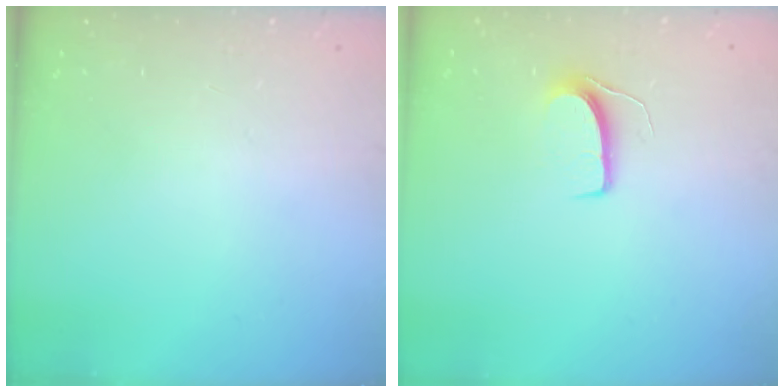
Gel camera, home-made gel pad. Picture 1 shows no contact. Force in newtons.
{"total": 6.6, "press": 6.6, "slide": 0.5}